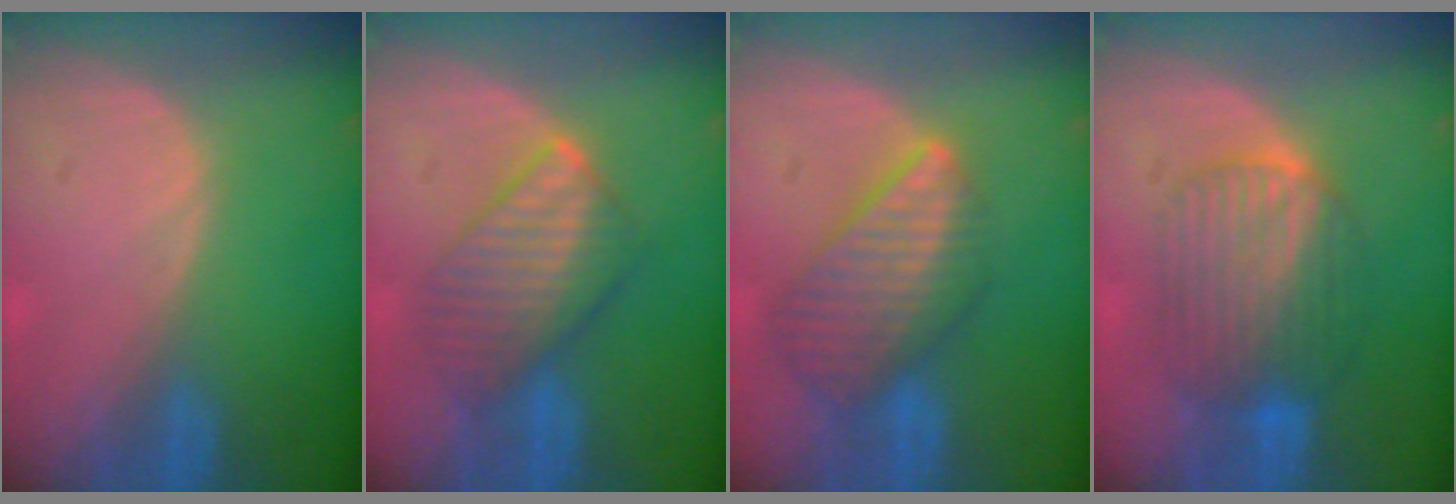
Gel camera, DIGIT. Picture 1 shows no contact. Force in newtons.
{"total": 7.1, "press": 7.1, "slide": 0.3}
{"total": 8.9, "press": 7.8, "slide": 4.3}
{"total": 7.9, "press": 7.9, "slide": 0.2}